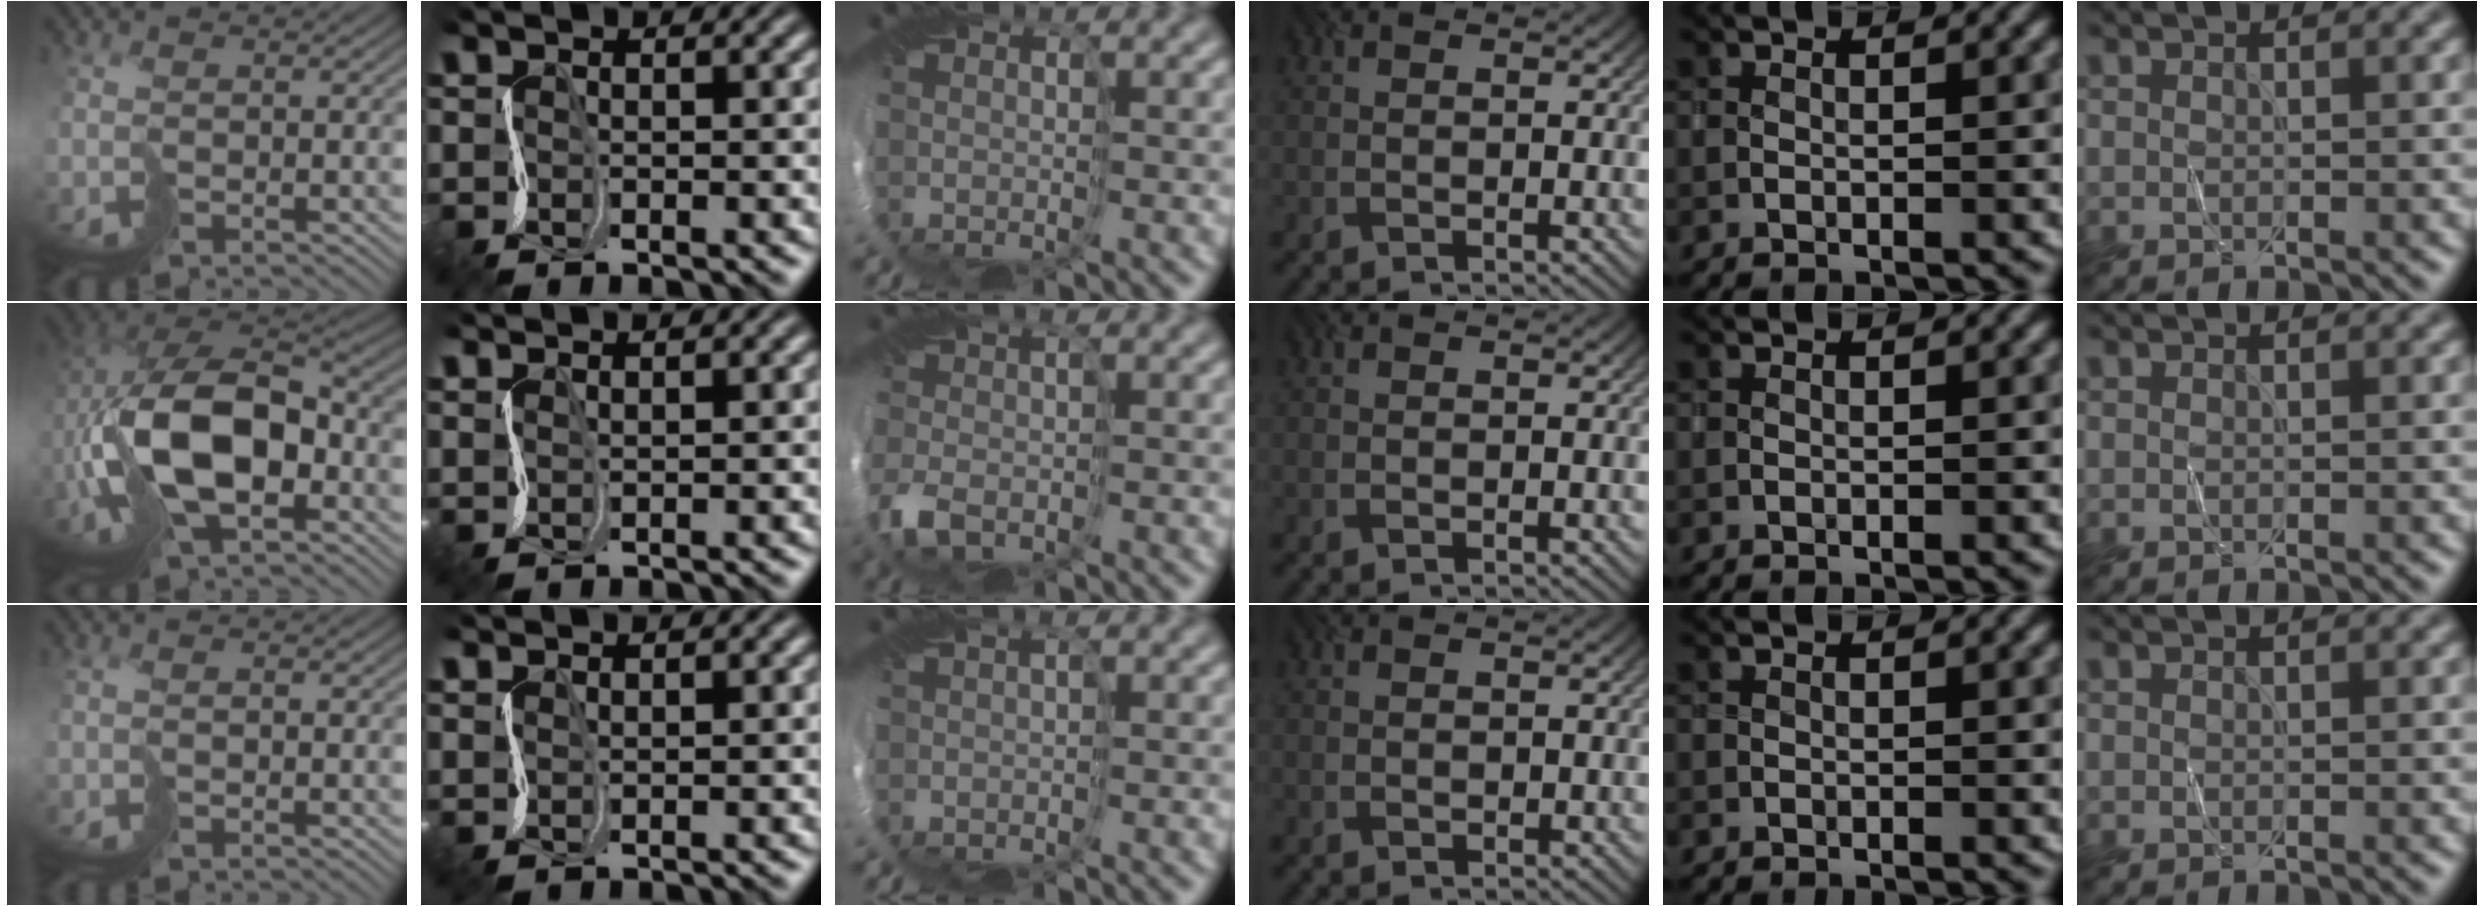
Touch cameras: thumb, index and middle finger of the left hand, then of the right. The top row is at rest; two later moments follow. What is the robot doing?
{"motion": "cut", "object": "receipt paper"}